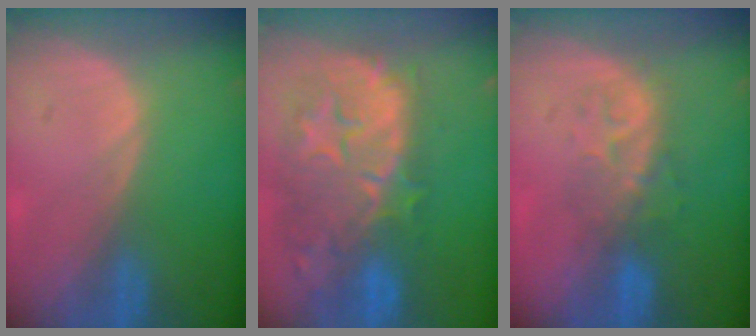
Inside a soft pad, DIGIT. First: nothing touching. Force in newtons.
{"total": 12.7, "press": 11.4, "slide": 5.6}
{"total": 4.9, "press": 4.9, "slide": 0.8}